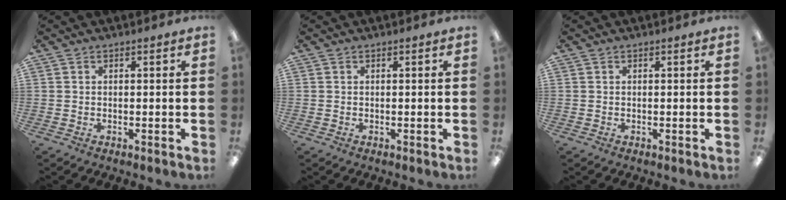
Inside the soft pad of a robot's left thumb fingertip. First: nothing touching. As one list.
[{"total": 0.0}, {"total": 0.0}]